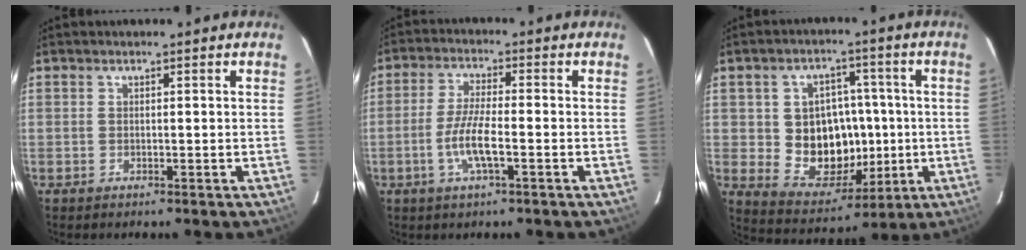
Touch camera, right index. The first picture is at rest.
{"total": 6.9, "force": [-2.4, 1.2, 6.4], "torque": [-0.131, -0.004, -0.048]}
{"total": 13.3, "force": [-0.8, 11.2, 7.0], "torque": [-0.142, 0.009, 0.010]}